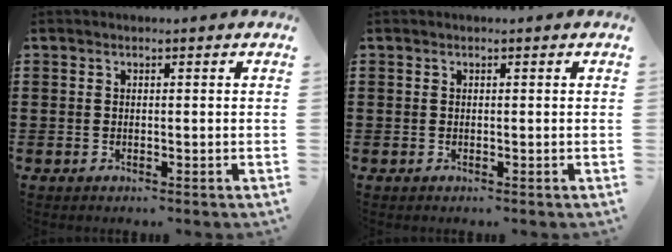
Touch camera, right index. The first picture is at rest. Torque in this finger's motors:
{"motor_torque": [-0.81, 1.33, 0.00, -0.01]}